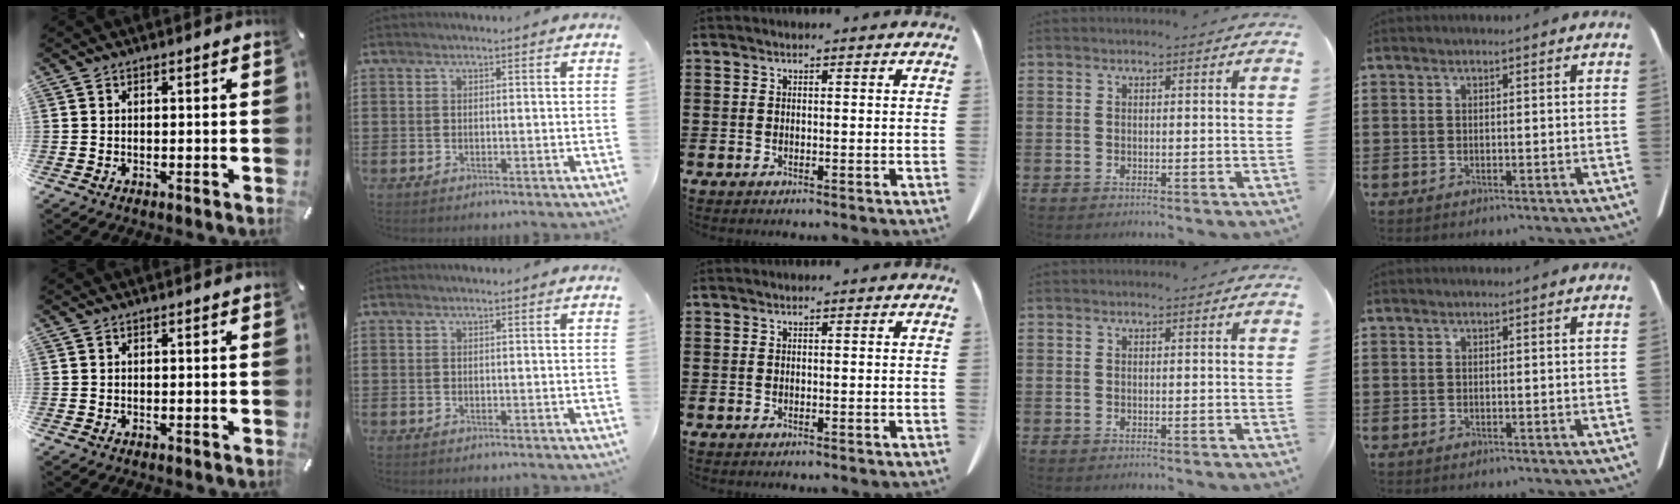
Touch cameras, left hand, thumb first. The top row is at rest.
{}